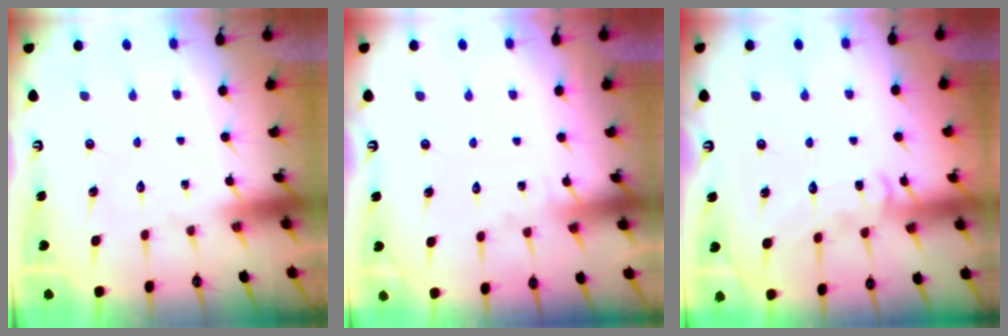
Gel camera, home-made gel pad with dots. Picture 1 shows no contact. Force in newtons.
{"total": 3.5, "press": 3.5, "slide": 0.5}
{"total": 10.5, "press": 10.5, "slide": 0.7}